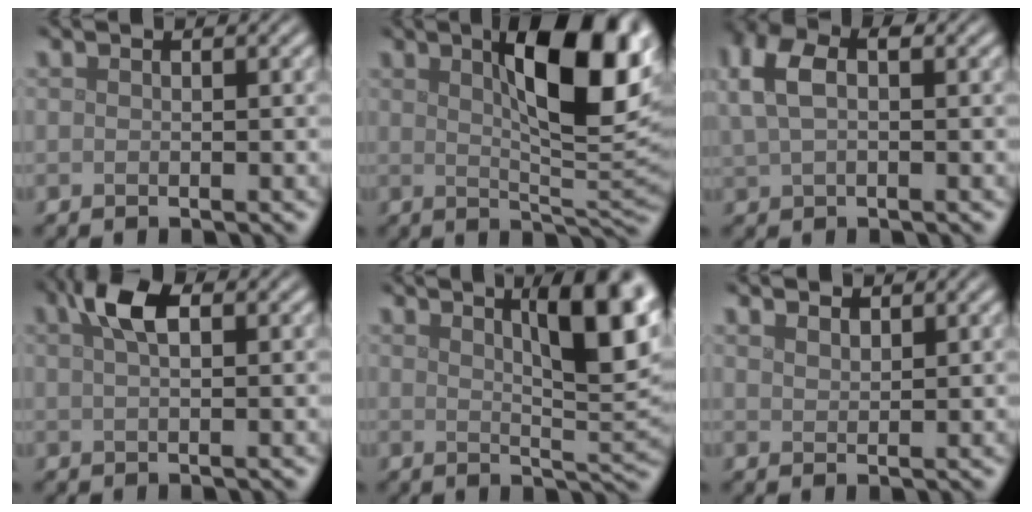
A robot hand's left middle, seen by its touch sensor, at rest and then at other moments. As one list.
[{"total": 11.5, "force": [3.8, 3.6, 10.3], "torque": [-0.148, 0.005, 0.059]}, {"total": 4.4, "force": [1.2, 2.7, 3.3], "torque": [-0.083, 0.010, 0.019]}, {"total": 3.3, "force": [1.3, 1.4, 2.6], "torque": [-0.053, 0.009, 0.020]}, {"total": 8.9, "force": [3.6, 2.3, 7.8], "torque": [-0.093, 0.011, 0.054]}, {"total": 1.5, "force": [1.4, 0.5, 0.4], "torque": [-0.010, -0.003, 0.027]}]